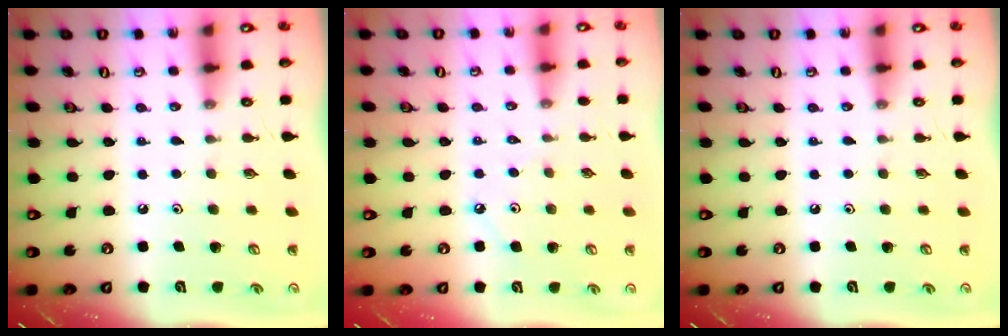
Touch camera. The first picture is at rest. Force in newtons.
{"total": 2.8, "press": 2.7, "slide": 0.5}
{"total": 0.0}